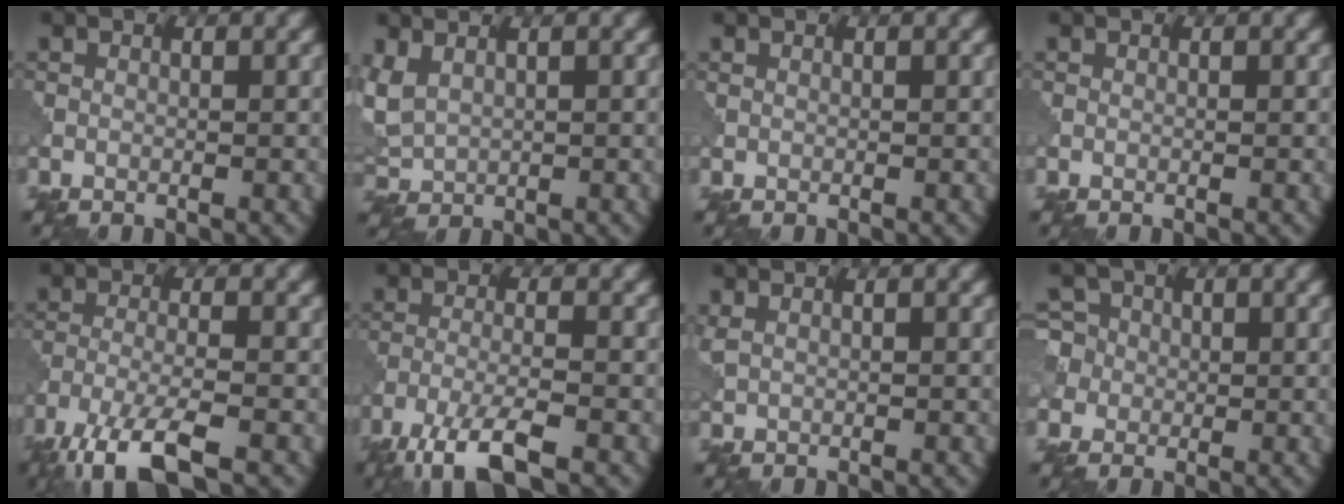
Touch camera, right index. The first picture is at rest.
{"total": 3.4, "force": [1.3, 2.4, 2.0], "torque": [-0.062, 0.005, 0.035]}
{"total": 0.0}
{"total": 0.0}
{"total": 6.8, "force": [-4.8, 1.4, 4.6], "torque": [-0.094, -0.006, -0.095]}
{"total": 5.5, "force": [-3.9, 0.9, 3.8], "torque": [-0.079, -0.002, -0.079]}
{"total": 1.4, "force": [0.7, 0.9, 0.8], "torque": [-0.021, 0.007, 0.019]}
{"total": 6.1, "force": [0.9, 5.8, 1.7], "torque": [-0.043, 0.048, -0.002]}